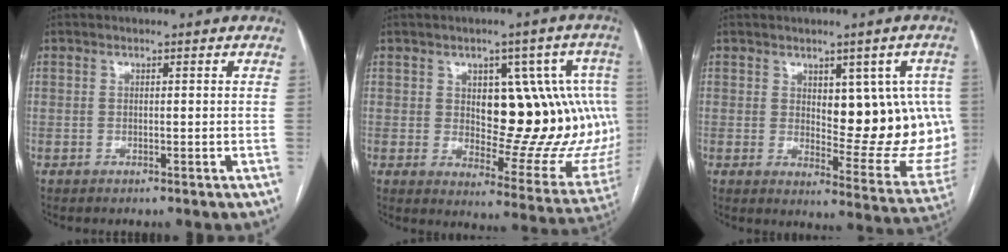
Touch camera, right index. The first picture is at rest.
{"total": 19.7, "force": [2.0, 9.0, 17.4], "torque": [-0.170, 0.022, 0.045]}
{"total": 14.1, "force": [1.9, 6.1, 12.6], "torque": [-0.136, 0.001, 0.037]}